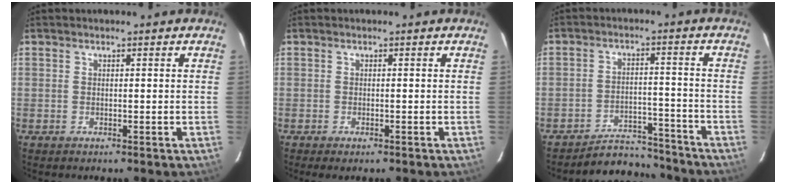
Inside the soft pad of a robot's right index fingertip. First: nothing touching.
{"total": 1.4, "force": [-1.0, 0.4, 0.9], "torque": [-0.017, -0.005, -0.015]}
{"total": 9.5, "force": [-9.1, 2.9, 0.5], "torque": [-0.023, 0.029, -0.126]}